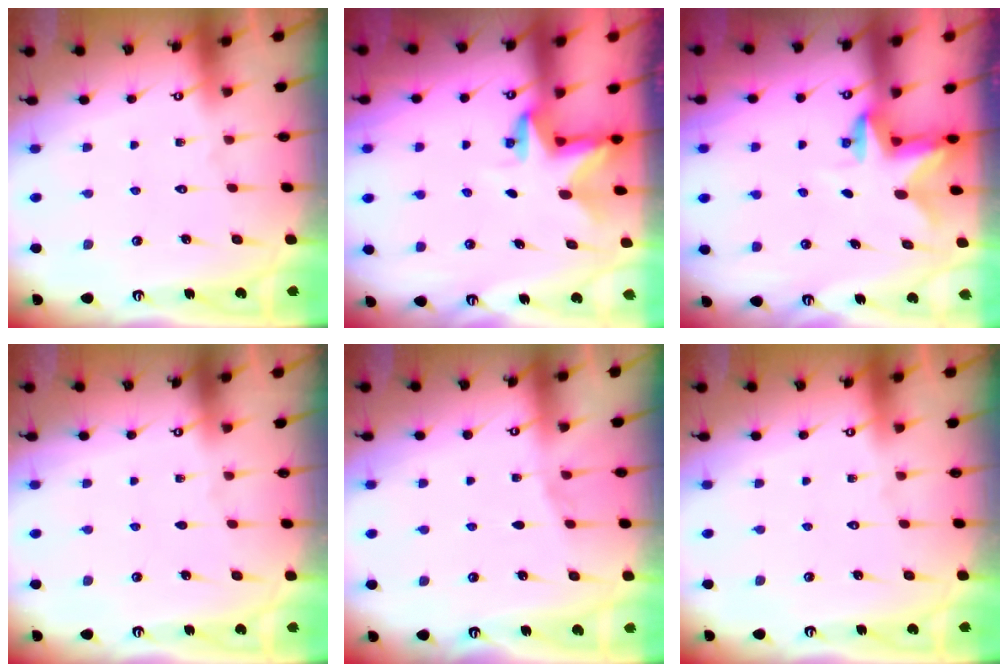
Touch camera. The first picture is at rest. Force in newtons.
{"total": 2.9, "press": 2.9, "slide": 0.2}
{"total": 2.6, "press": 2.6, "slide": 0.4}
{"total": 0.0}
{"total": 2.8, "press": 2.7, "slide": 0.3}
{"total": 0.0}